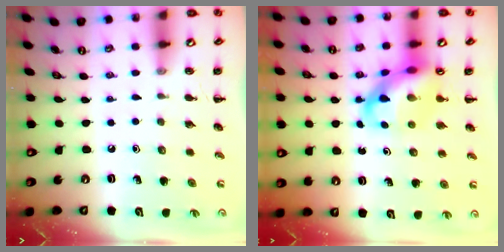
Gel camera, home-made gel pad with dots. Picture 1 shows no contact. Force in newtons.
{"total": 9.7, "press": 9.3, "slide": 2.5}